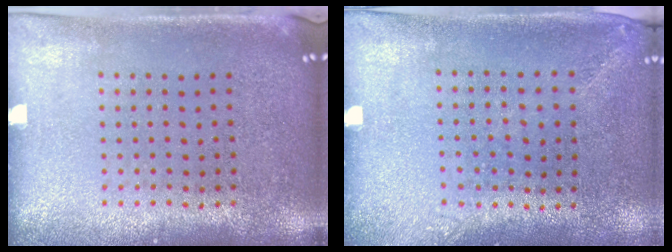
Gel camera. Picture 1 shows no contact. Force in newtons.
{"total": 1.4, "press": 1.1, "slide": 0.9}